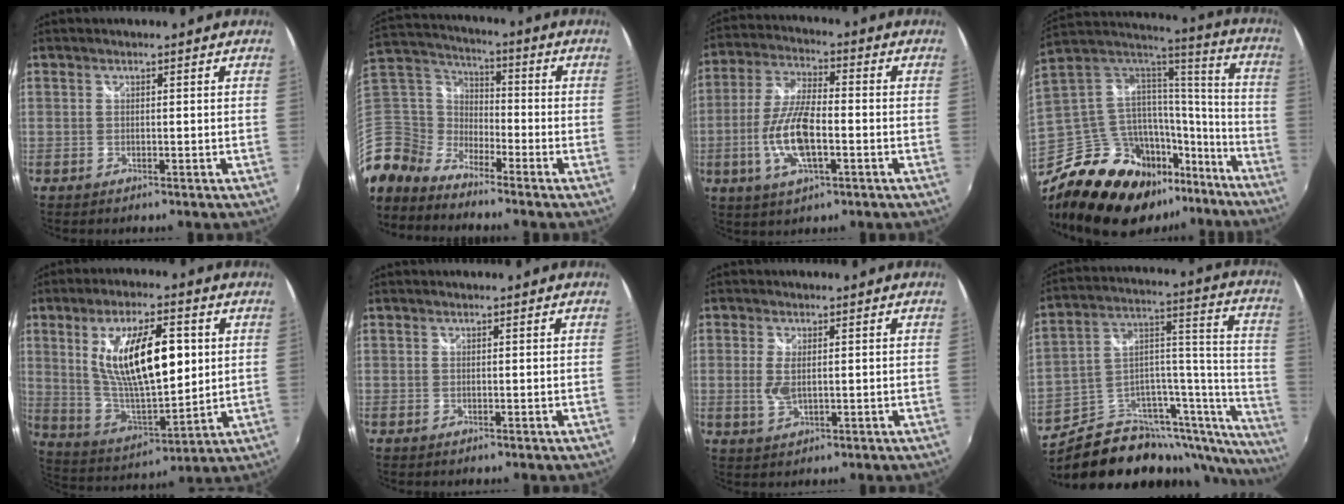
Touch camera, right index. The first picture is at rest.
{"total": 10.5, "force": [-7.7, 7.1, 1.4], "torque": [-0.070, 0.035, -0.188]}
{"total": 12.2, "force": [-3.1, 4.3, 11.0], "torque": [-0.229, -0.003, -0.061]}
{"total": 24.7, "force": [-15.1, 13.1, 14.4], "torque": [-0.250, 0.030, -0.226]}
{"total": 18.5, "force": [4.4, 6.7, 16.7], "torque": [-0.295, -0.003, 0.091]}
{"total": 0.0}
{"total": 3.8, "force": [0.1, 1.7, 3.3], "torque": [-0.070, -0.005, 0.002]}
{"total": 25.5, "force": [-16.0, 13.0, 15.1], "torque": [-0.206, 0.051, -0.233]}